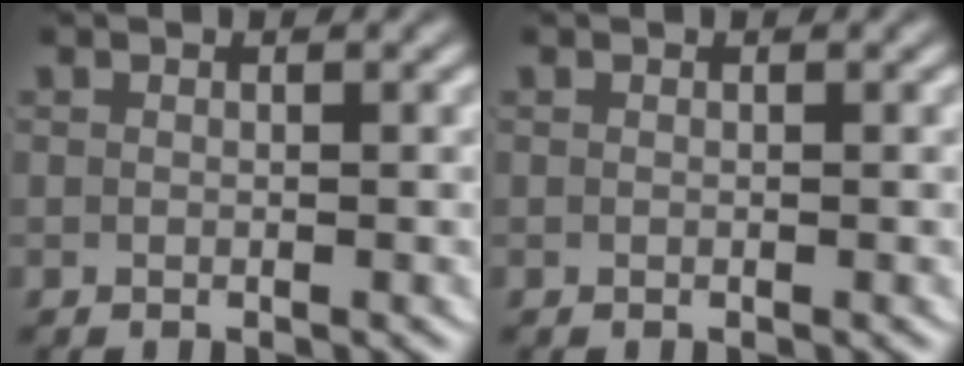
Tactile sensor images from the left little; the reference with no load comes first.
{"total": 0.0}